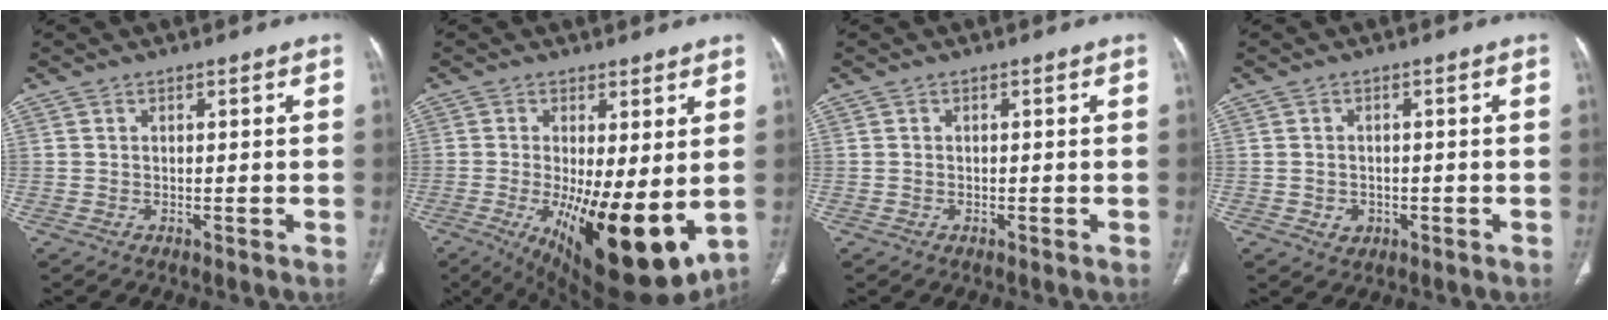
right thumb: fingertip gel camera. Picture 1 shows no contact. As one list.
[{"total": 18.3, "force": [-3.0, 6.4, 16.8], "torque": [-0.239, -0.036, -0.022]}, {"total": 0.0}, {"total": 2.5, "force": [-0.7, 2.2, 1.0], "torque": [-0.007, 0.005, -0.002]}]